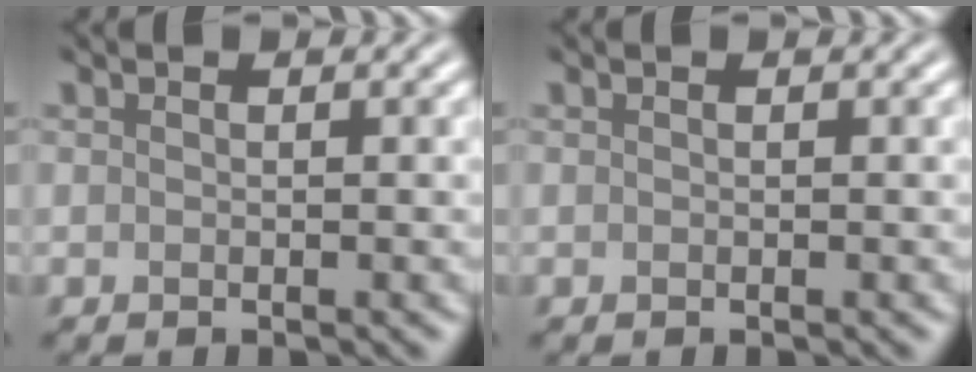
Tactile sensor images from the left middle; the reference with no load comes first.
{"total": 0.0}